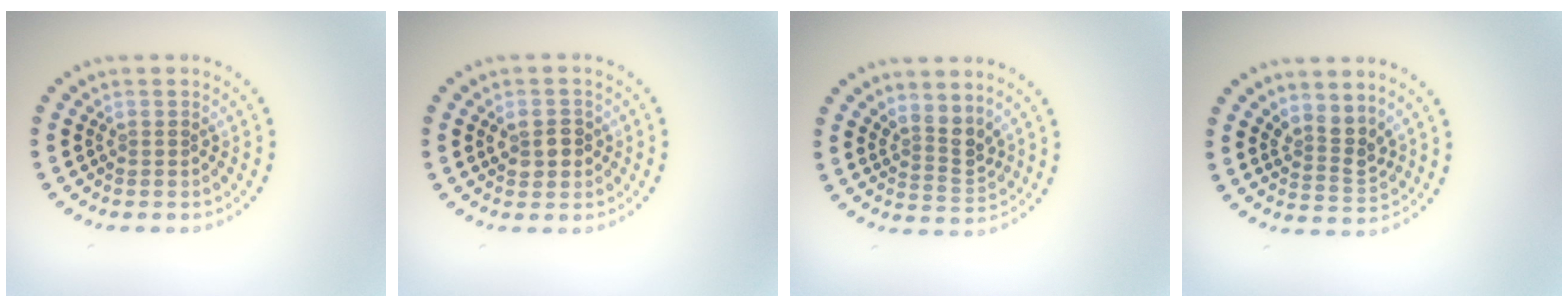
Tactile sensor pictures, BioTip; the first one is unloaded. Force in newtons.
{"total": 2.4, "press": 2.4, "slide": 0.4}
{"total": 2.7, "press": 2.0, "slide": 1.8}
{"total": 2.6, "press": 1.9, "slide": 1.7}